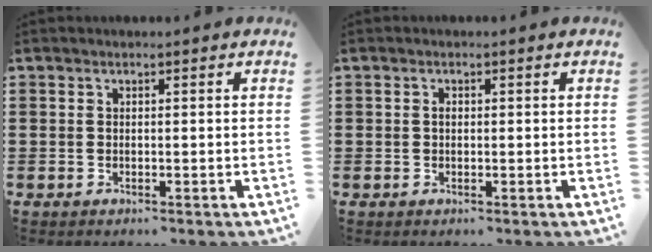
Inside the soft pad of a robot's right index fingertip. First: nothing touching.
{"total": 0.8, "force": [0.0, 0.5, 0.6], "torque": [-0.014, 0.002, 0.001]}